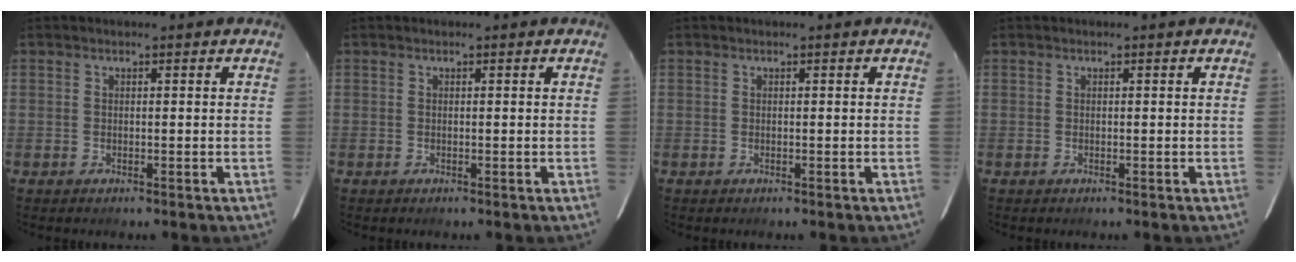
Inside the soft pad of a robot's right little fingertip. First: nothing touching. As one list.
[{"total": 0.0}, {"total": 0.0}, {"total": 0.0}]